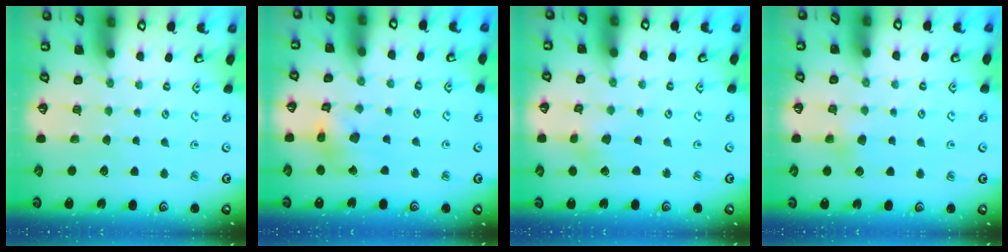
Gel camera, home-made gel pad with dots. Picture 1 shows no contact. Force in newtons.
{"total": 9.9, "press": 9.8, "slide": 1.3}
{"total": 2.7, "press": 2.7, "slide": 0.4}
{"total": 2.9, "press": 2.9, "slide": 0.3}